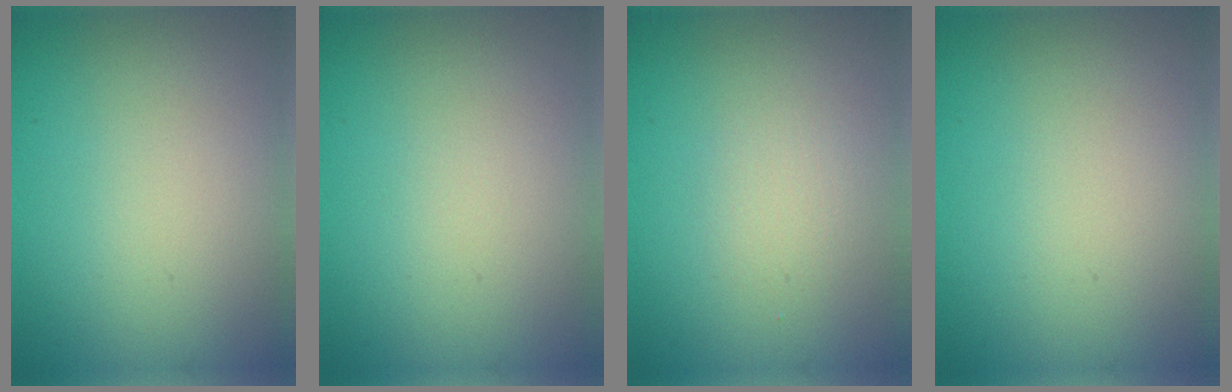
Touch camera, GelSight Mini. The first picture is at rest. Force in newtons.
{"total": 0.0}
{"total": 1.2, "press": 1.2, "slide": 0.1}
{"total": 0.0}